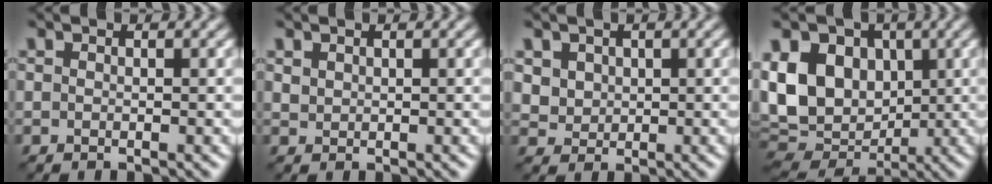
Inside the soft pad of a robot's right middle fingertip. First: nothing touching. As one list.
[{"total": 0.8, "force": [0.6, 0.5, 0.1], "torque": [-0.006, -0.002, 0.017]}, {"total": 2.8, "force": [1.2, 2.2, 1.0], "torque": [-0.036, 0.000, 0.039]}, {"total": 13.3, "force": [2.4, 10.2, 8.1], "torque": [-0.152, 0.018, 0.036]}]